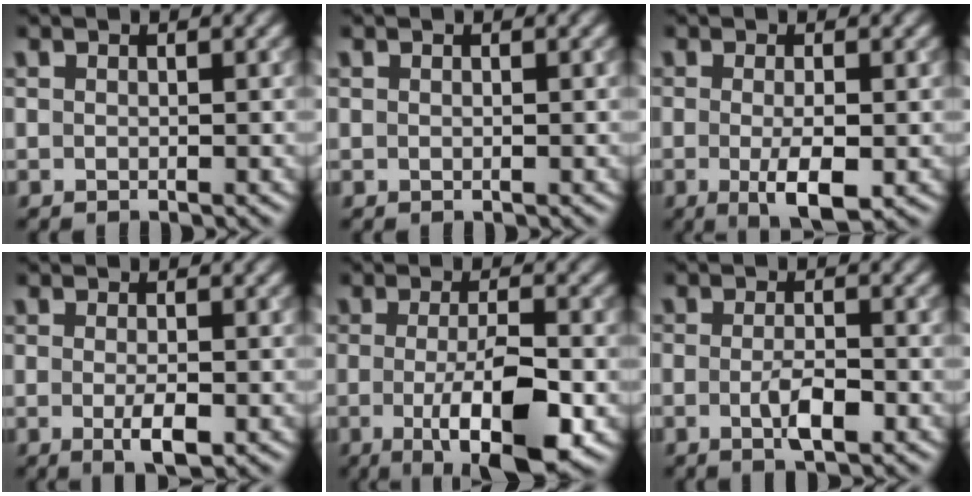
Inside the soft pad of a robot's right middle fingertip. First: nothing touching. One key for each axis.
{"total": 0.0}
{"total": 3.8, "fx": -0.9, "fy": 0.9, "fz": 3.6, "tx": -0.063, "ty": -0.011, "tz": -0.012}
{"total": 2.5, "fx": -0.7, "fy": 0.6, "fz": 2.3, "tx": -0.042, "ty": -0.007, "tz": -0.011}
{"total": 8.4, "fx": -2.4, "fy": 2.3, "fz": 7.7, "tx": -0.120, "ty": -0.014, "tz": -0.036}
{"total": 2.8, "fx": -1.1, "fy": 0.8, "fz": 2.5, "tx": -0.050, "ty": -0.005, "tz": -0.021}